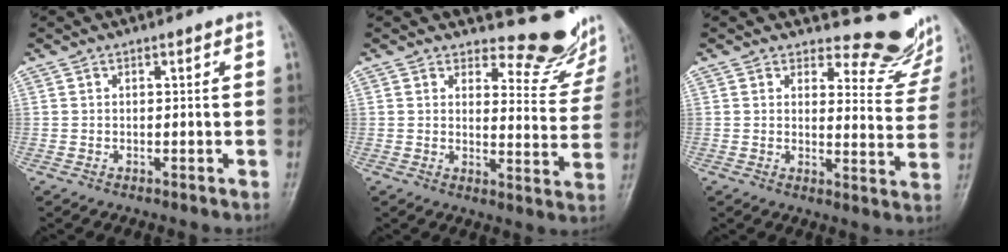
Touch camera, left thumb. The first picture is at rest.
{"total": 10.4, "force": [9.8, 3.1, 1.6], "torque": [0.012, -0.104, 0.107]}
{"total": 10.3, "force": [9.8, 3.1, 1.1], "torque": [0.020, -0.104, 0.100]}